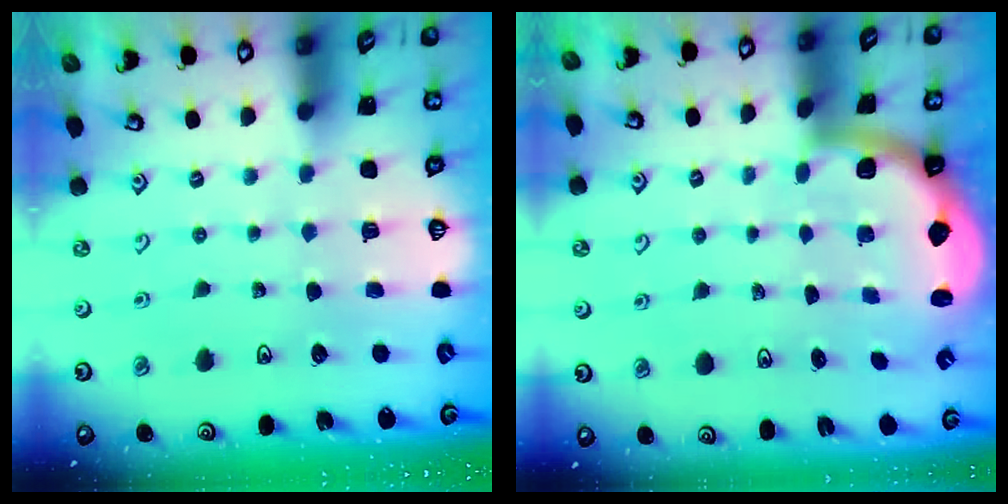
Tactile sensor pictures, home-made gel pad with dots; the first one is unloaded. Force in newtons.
{"total": 1.9, "press": 1.8, "slide": 0.5}